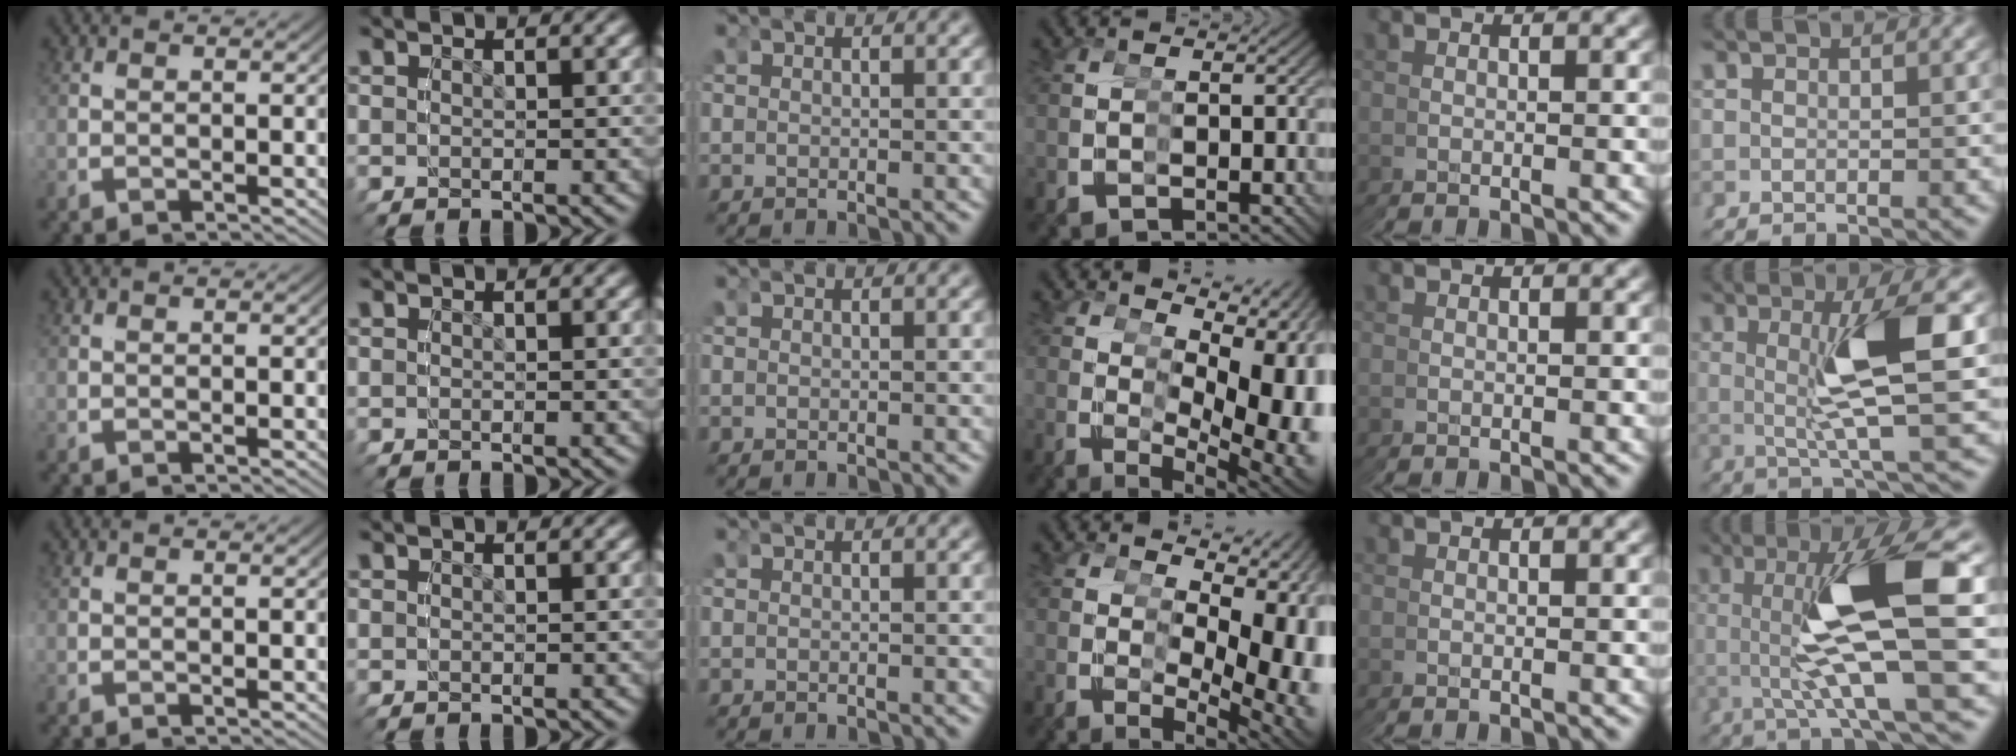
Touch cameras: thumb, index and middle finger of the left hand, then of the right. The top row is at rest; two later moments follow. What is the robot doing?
{"motion": "grasp_and_lifting", "object": "legos"}